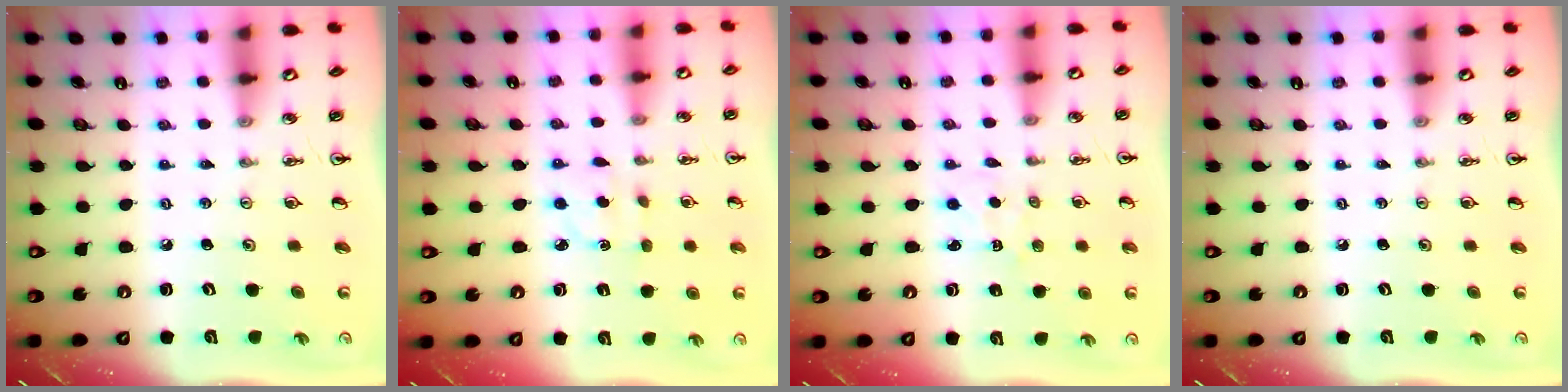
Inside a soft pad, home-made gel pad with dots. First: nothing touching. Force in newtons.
{"total": 2.4, "press": 2.2, "slide": 0.8}
{"total": 1.8, "press": 1.7, "slide": 0.3}
{"total": 0.0}